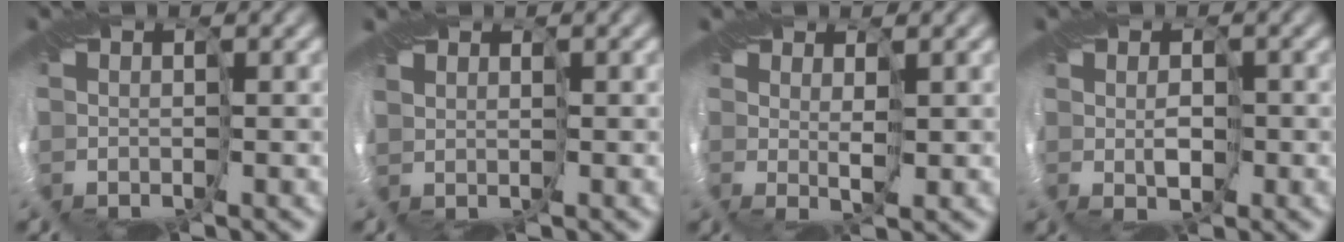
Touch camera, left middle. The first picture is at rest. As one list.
[{"total": 0.5, "force": [0.4, 0.4, 0.0], "torque": [0.002, -0.002, 0.004]}, {"total": 1.6, "force": [1.1, -1.2, -0.3], "torque": [0.000, -0.002, 0.023]}, {"total": 1.1, "force": [-0.3, 0.5, 0.9], "torque": [-0.013, -0.001, -0.002]}]